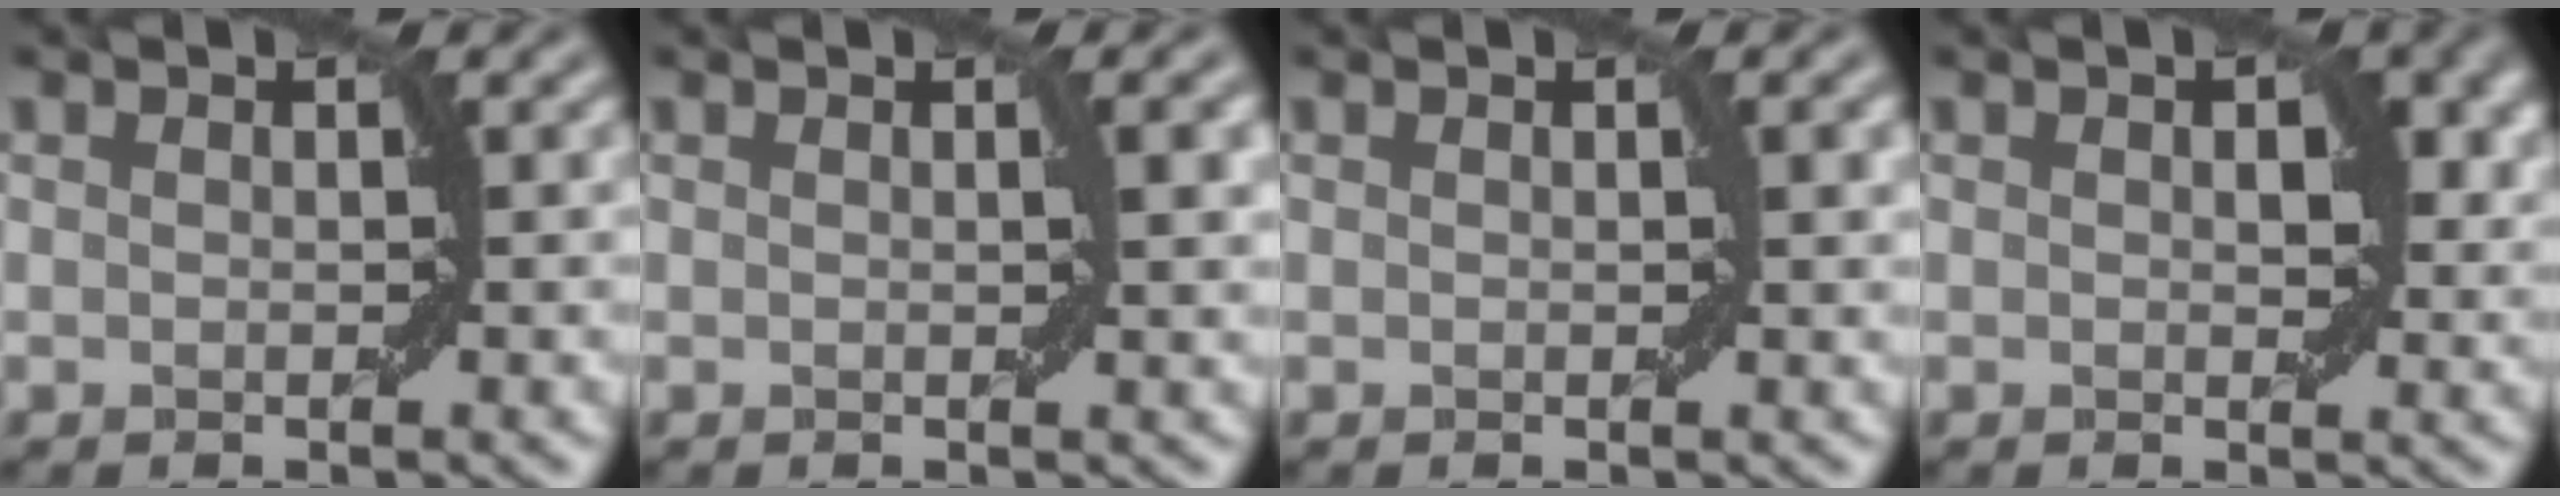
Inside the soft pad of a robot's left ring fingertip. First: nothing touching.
{"total": 2.0, "force": [0.5, 0.3, 1.9], "torque": [-0.020, 0.005, 0.009]}
{"total": 1.2, "force": [0.4, 0.1, 1.1], "torque": [-0.013, 0.002, 0.007]}
{"total": 3.2, "force": [0.8, 1.7, 2.5], "torque": [-0.031, -0.001, 0.014]}